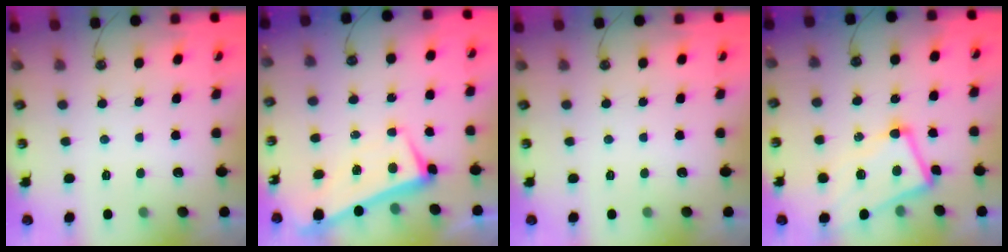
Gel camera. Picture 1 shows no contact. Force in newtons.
{"total": 2.0, "press": 1.9, "slide": 0.6}
{"total": 0.0}
{"total": 5.1, "press": 5.0, "slide": 1.2}